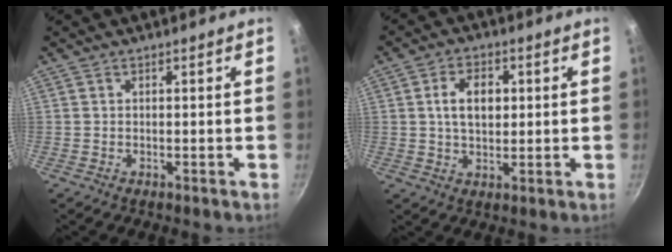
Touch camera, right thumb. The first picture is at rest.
{"total": 7.3, "force": [1.2, 4.8, 5.4], "torque": [-0.076, 0.004, 0.017]}